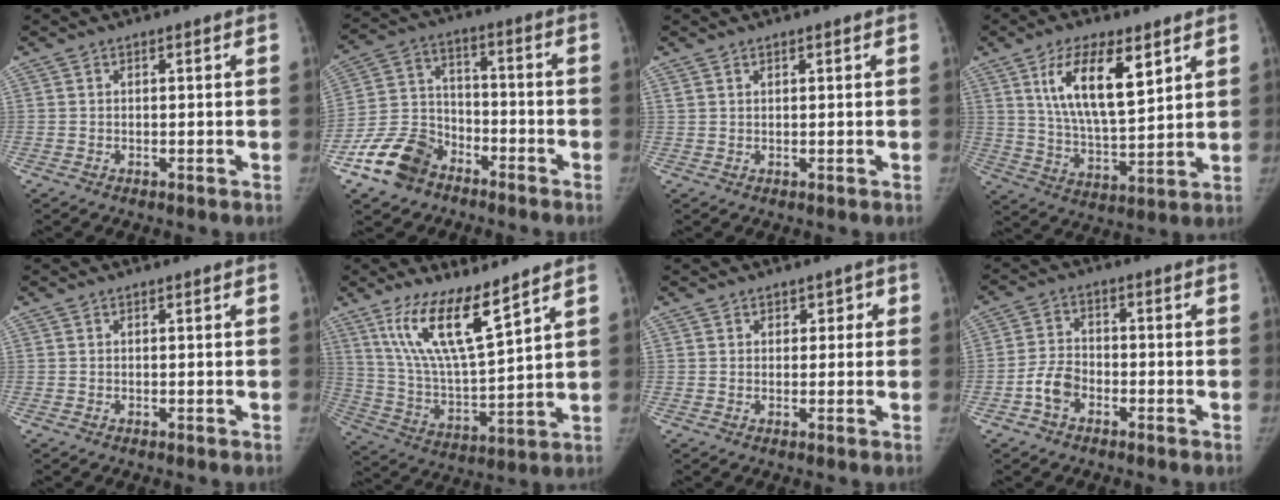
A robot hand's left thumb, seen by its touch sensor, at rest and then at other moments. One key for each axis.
{"total": 12.2, "fx": -8.0, "fy": 8.0, "fz": 4.5, "tx": -0.073, "ty": 0.053, "tz": -0.155}
{"total": 0.6, "fx": 0.5, "fy": 0.2, "fz": 0.1, "tx": -0.001, "ty": -0.001, "tz": 0.009}
{"total": 14.4, "fx": 6.6, "fy": 5.5, "fz": 11.5, "tx": -0.182, "ty": -0.034, "tz": 0.124}
{"total": 0.0}
{"total": 14.4, "fx": 9.4, "fy": 2.9, "fz": 10.4, "tx": -0.184, "ty": -0.060, "tz": 0.194}
{"total": 2.6, "fx": 0.8, "fy": 2.2, "fz": 1.1, "tx": 0.019, "ty": 0.000, "tz": 0.005}
{"total": 5.3, "fx": -2.8, "fy": 3.5, "fz": 2.8, "tx": -0.046, "ty": 0.023, "tz": -0.059}